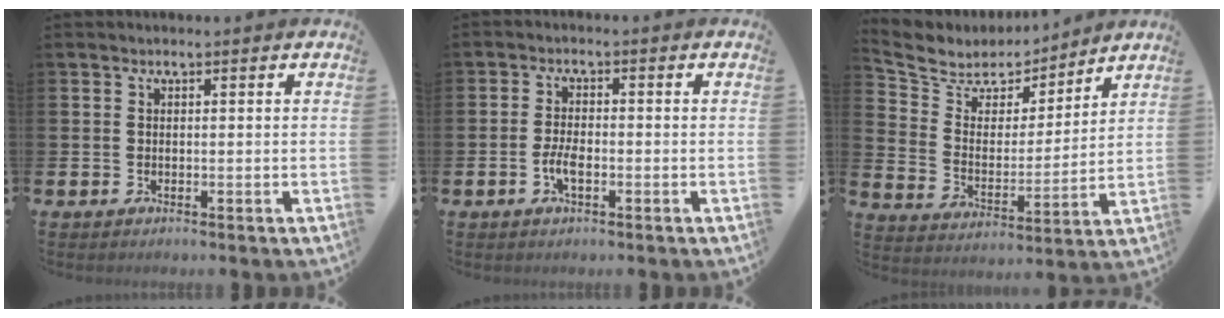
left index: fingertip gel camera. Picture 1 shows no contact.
{"total": 3.0, "force": [-1.1, 1.1, 2.5], "torque": [-0.050, -0.001, -0.023]}
{"total": 5.9, "force": [5.3, 2.6, -0.1], "torque": [-0.047, -0.047, 0.092]}